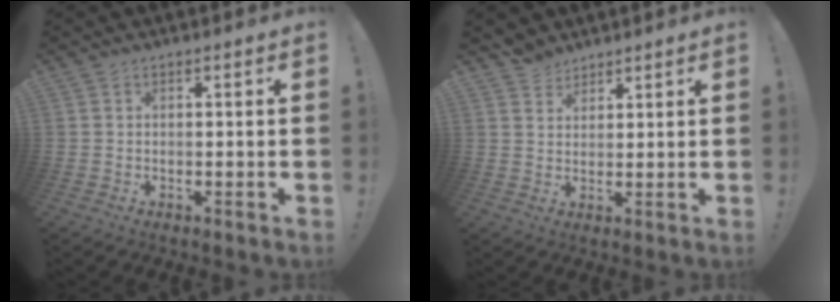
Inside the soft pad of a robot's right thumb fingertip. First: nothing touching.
{"total": 4.7, "force": [3.9, 2.6, 0.3], "torque": [-0.004, -0.024, 0.074]}